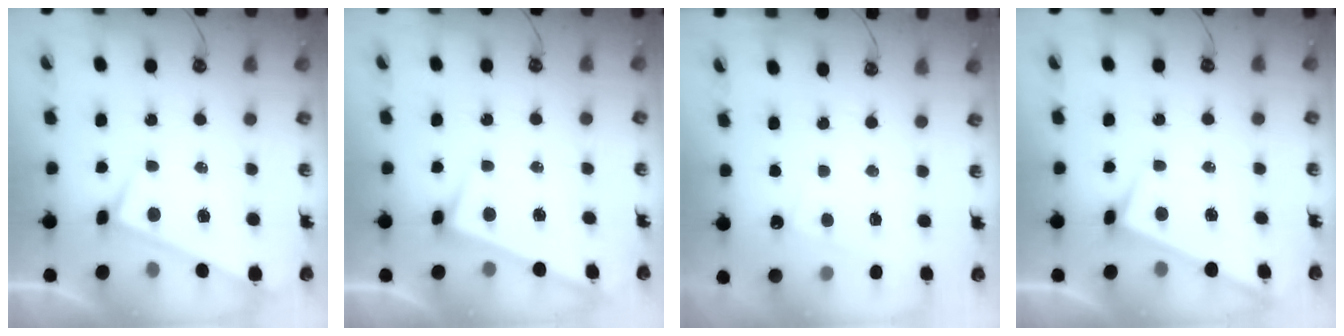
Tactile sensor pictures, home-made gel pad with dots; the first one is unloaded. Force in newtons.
{"total": 2.9, "press": 2.9, "slide": 0.1}
{"total": 1.8, "press": 1.8, "slide": 0.3}
{"total": 1.2, "press": 1.1, "slide": 0.4}